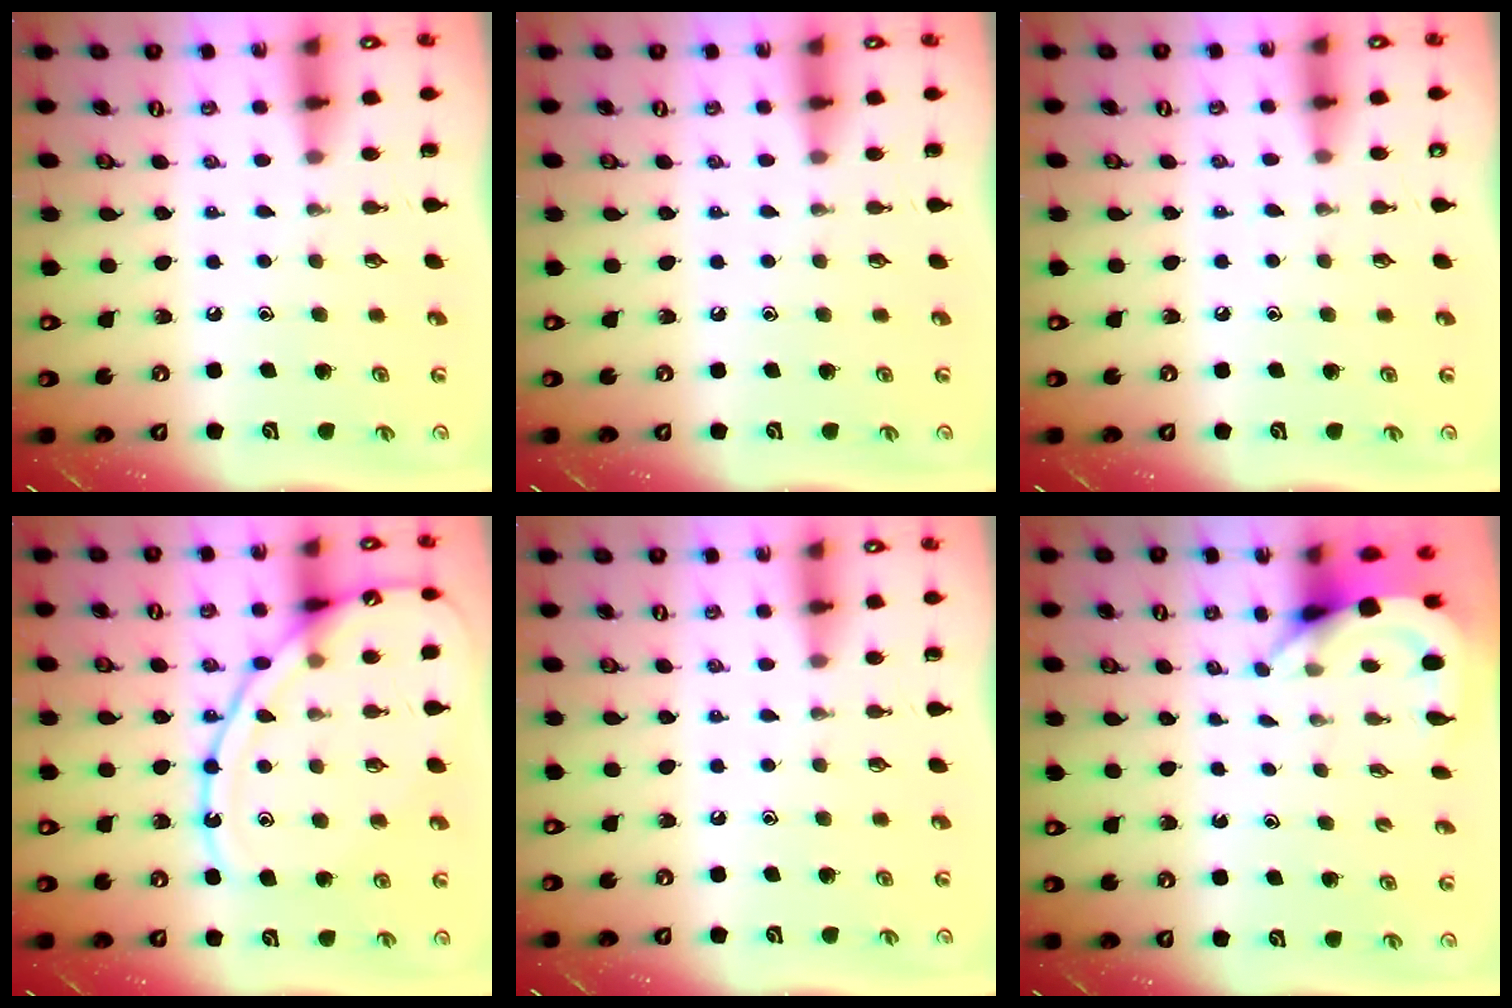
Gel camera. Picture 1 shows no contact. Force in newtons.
{"total": 0.0}
{"total": 3.9, "press": 3.9, "slide": 0.6}
{"total": 14.1, "press": 14.0, "slide": 1.5}
{"total": 0.0}
{"total": 3.6, "press": 3.6, "slide": 0.3}